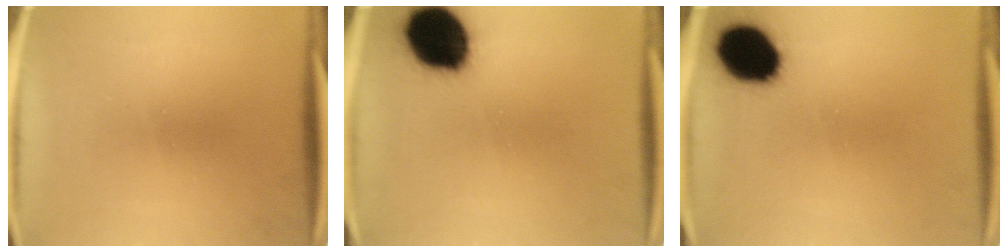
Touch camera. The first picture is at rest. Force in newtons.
{"total": 18.2}
{"total": 13.4}